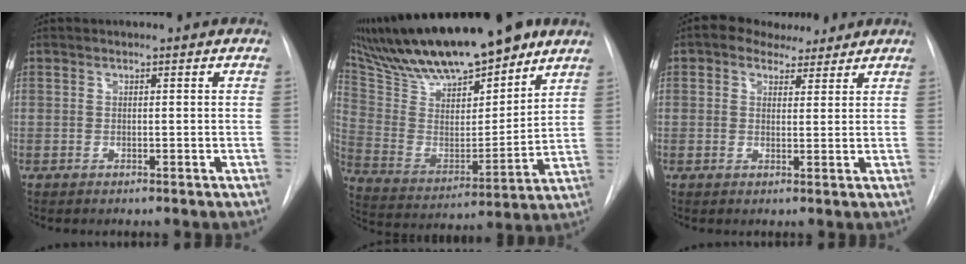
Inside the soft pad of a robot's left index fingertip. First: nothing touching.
{"total": 23.6, "force": [19.0, 5.1, 12.9], "torque": [-0.224, 0.006, 0.321]}
{"total": 5.9, "force": [4.5, 3.1, 2.2], "torque": [-0.034, 0.022, 0.070]}